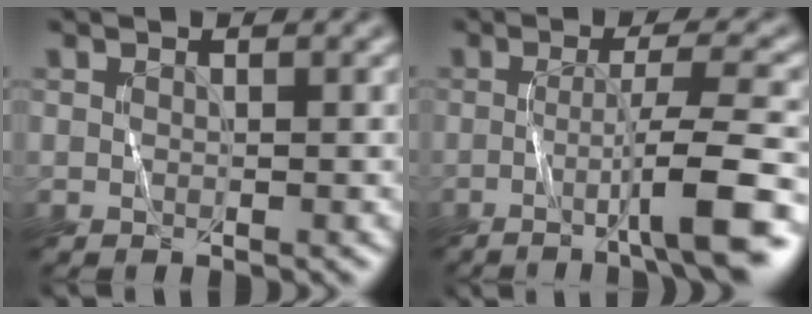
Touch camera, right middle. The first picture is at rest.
{"total": 7.0, "force": [-2.3, 0.9, 6.6], "torque": [-0.096, 0.008, -0.043]}